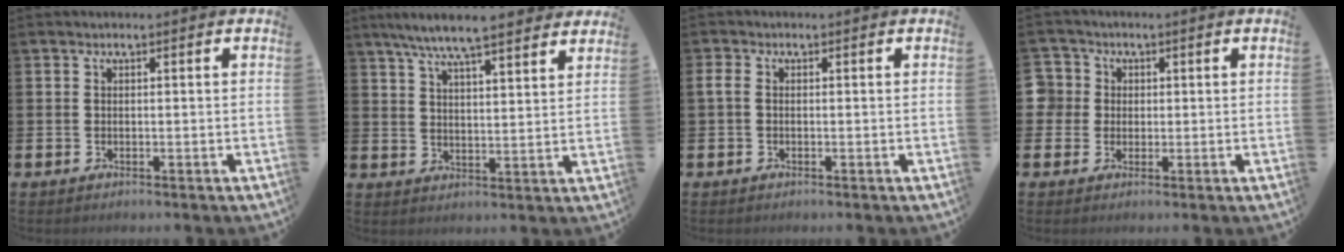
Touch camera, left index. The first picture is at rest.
{"total": 7.8, "force": [7.3, 0.7, 2.9], "torque": [-0.075, -0.032, 0.130]}
{"total": 1.0, "force": [-0.3, 0.6, 0.8], "torque": [-0.014, 0.001, -0.007]}
{"total": 3.7, "force": [0.9, 3.6, -0.2], "torque": [0.004, 0.004, 0.008]}